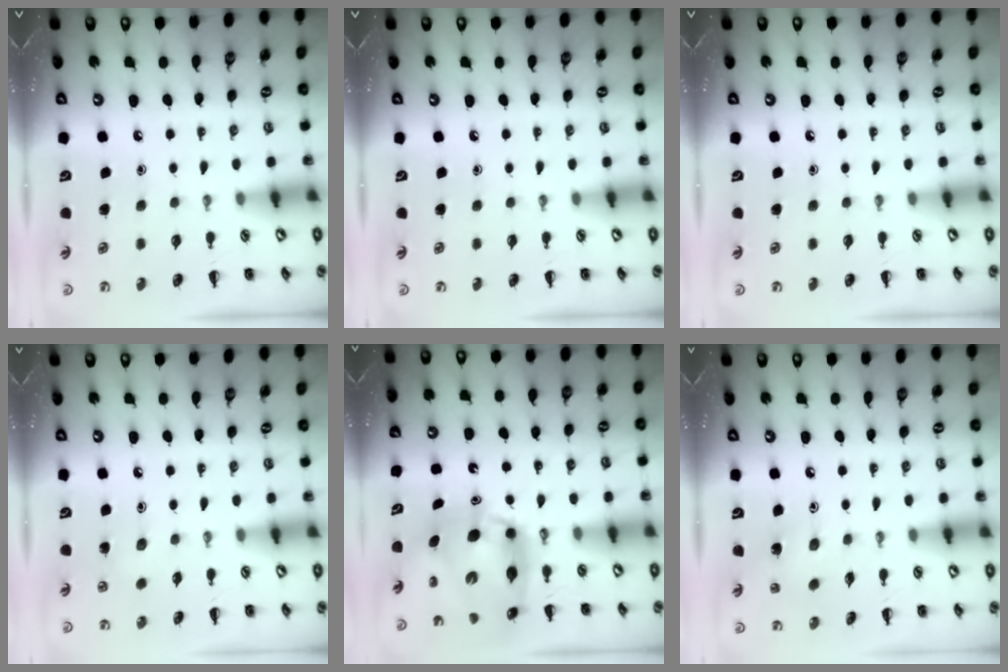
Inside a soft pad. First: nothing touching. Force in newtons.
{"total": 0.0}
{"total": 0.0}
{"total": 5.6, "press": 5.4, "slide": 1.7}
{"total": 11.8, "press": 11.2, "slide": 3.7}
{"total": 5.4, "press": 5.3, "slide": 1.1}